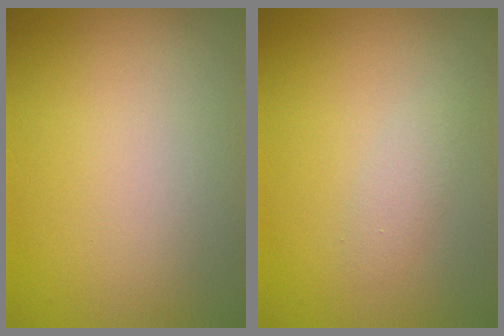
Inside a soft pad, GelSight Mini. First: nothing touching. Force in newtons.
{"total": 1.2, "press": 1.2, "slide": 0.1}